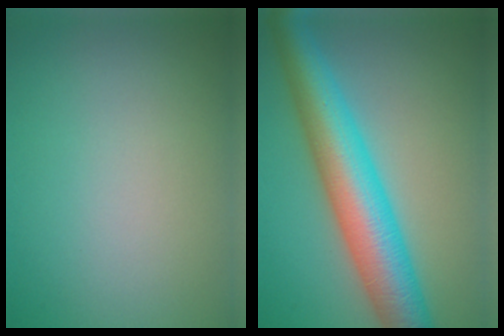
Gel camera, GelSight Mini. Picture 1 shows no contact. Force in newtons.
{"total": 9.5, "press": 9.5, "slide": 0.1}